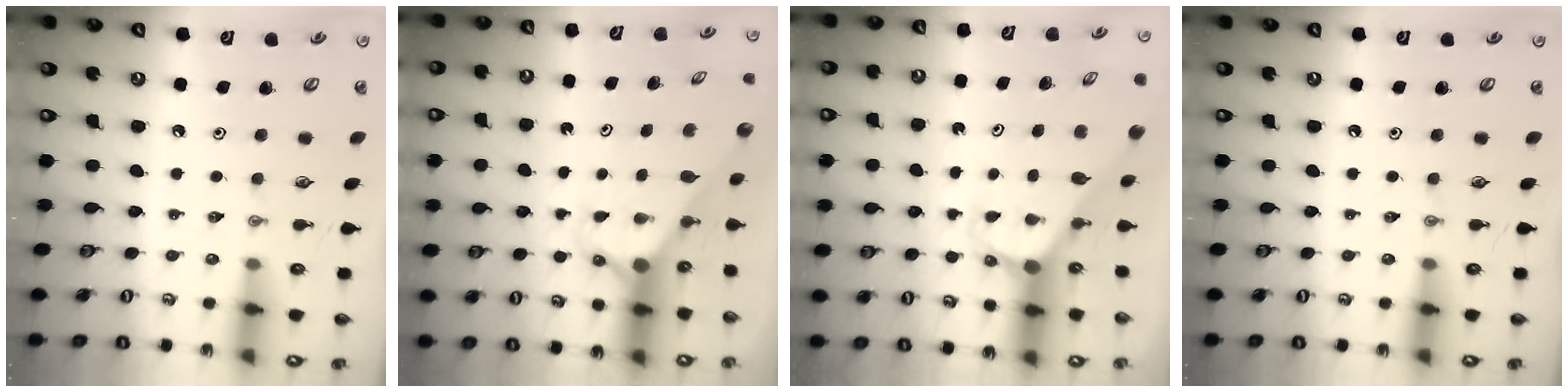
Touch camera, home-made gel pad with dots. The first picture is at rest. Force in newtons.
{"total": 2.9, "press": 2.9, "slide": 0.0}
{"total": 3.1, "press": 3.1, "slide": 0.0}
{"total": 0.0}